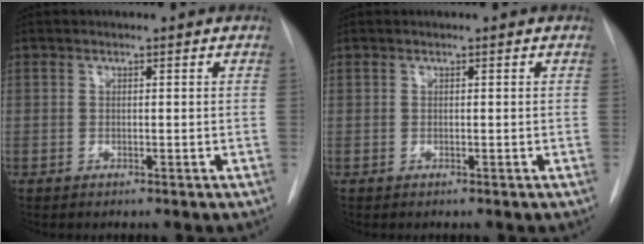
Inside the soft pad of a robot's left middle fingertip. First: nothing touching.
{"total": 0.0}